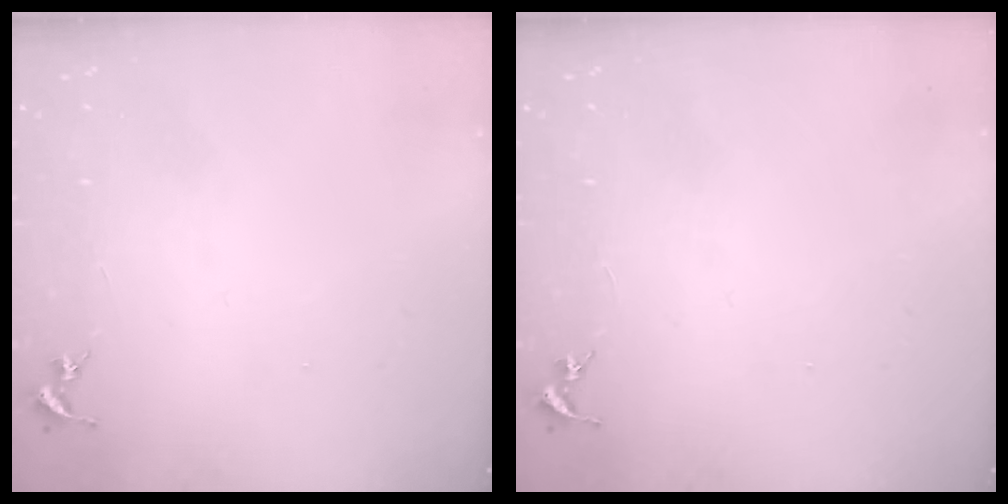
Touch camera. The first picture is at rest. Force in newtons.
{"total": 0.0}